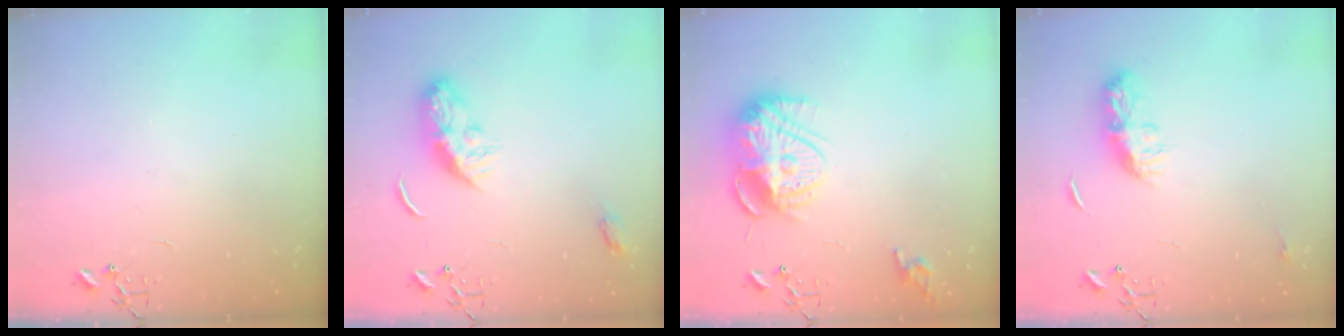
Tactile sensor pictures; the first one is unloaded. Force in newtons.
{"total": 9.5, "press": 9.5, "slide": 0.2}
{"total": 15.3, "press": 15.3, "slide": 0.9}
{"total": 9.4, "press": 9.4, "slide": 0.3}